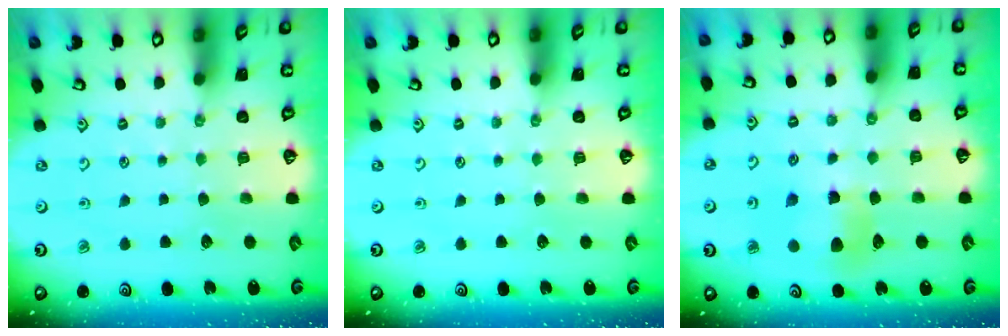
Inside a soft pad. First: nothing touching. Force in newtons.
{"total": 0.0}
{"total": 7.0, "press": 7.0, "slide": 1.0}